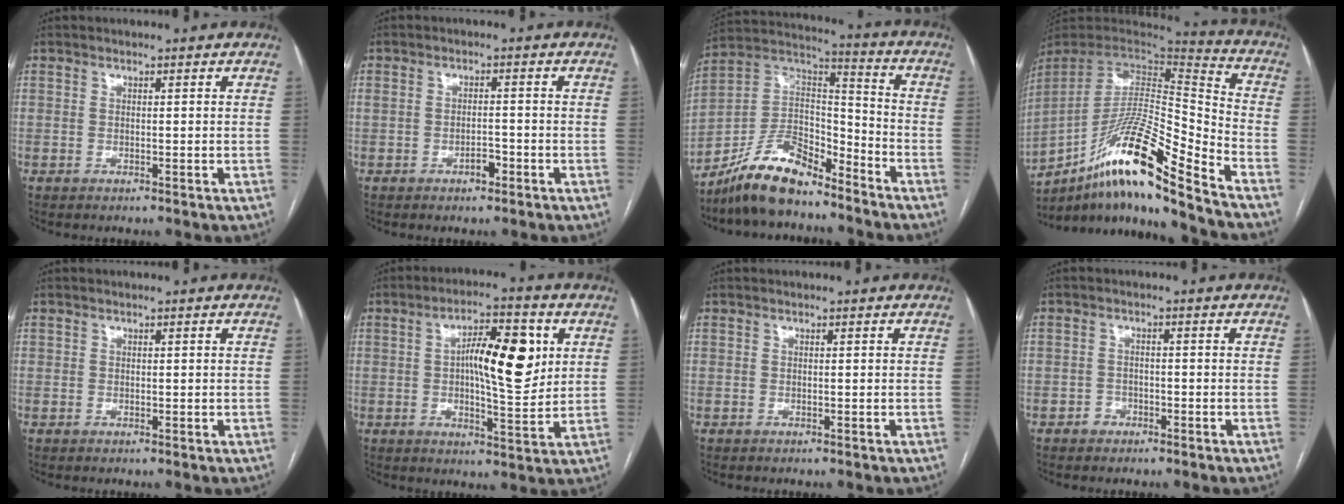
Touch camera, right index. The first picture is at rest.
{"total": 2.5, "force": [-1.2, 1.2, 1.8], "torque": [-0.032, 0.008, -0.016]}
{"total": 13.5, "force": [-10.9, 4.6, 6.6], "torque": [-0.122, 0.032, -0.201]}
{"total": 20.9, "force": [-14.6, 0.7, 15.0], "torque": [-0.281, -0.004, -0.267]}
{"total": 0.6, "force": [0.2, 0.5, 0.3], "torque": [0.003, 0.000, 0.001]}
{"total": 11.7, "force": [2.3, 3.2, 11.0], "torque": [-0.177, 0.015, 0.037]}
{"total": 0.0}
{"total": 1.7, "force": [-1.1, 1.4, 0.2], "torque": [-0.001, 0.007, -0.018]}